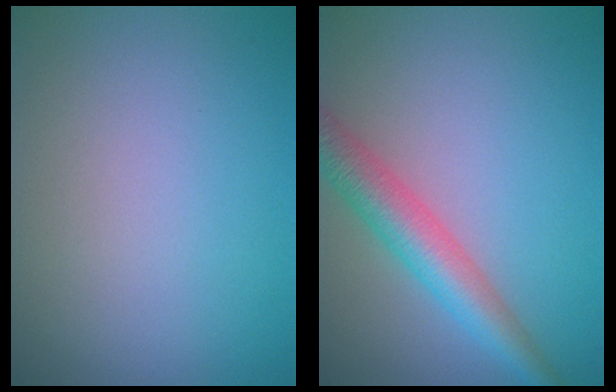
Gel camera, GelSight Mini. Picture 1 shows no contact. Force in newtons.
{"total": 4.6, "press": 4.6, "slide": 0.1}